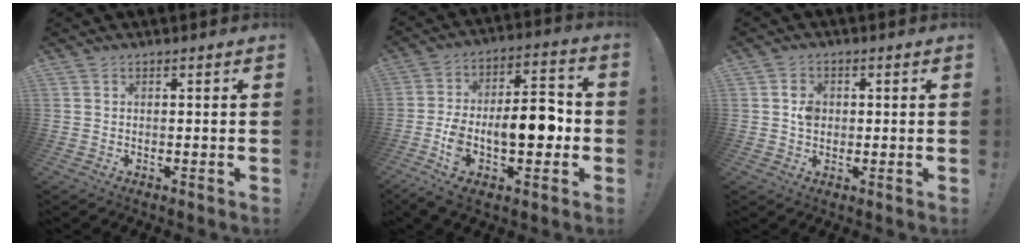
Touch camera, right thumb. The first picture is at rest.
{"total": 17.5, "force": [-4.5, 8.1, 14.8], "torque": [-0.241, 0.029, -0.067]}
{"total": 3.9, "force": [0.1, 3.3, 2.1], "torque": [-0.024, 0.001, 0.000]}